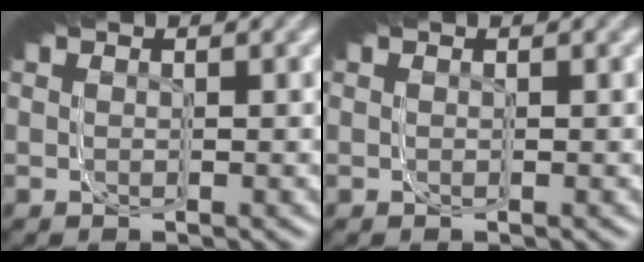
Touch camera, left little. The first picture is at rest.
{"total": 0.0}